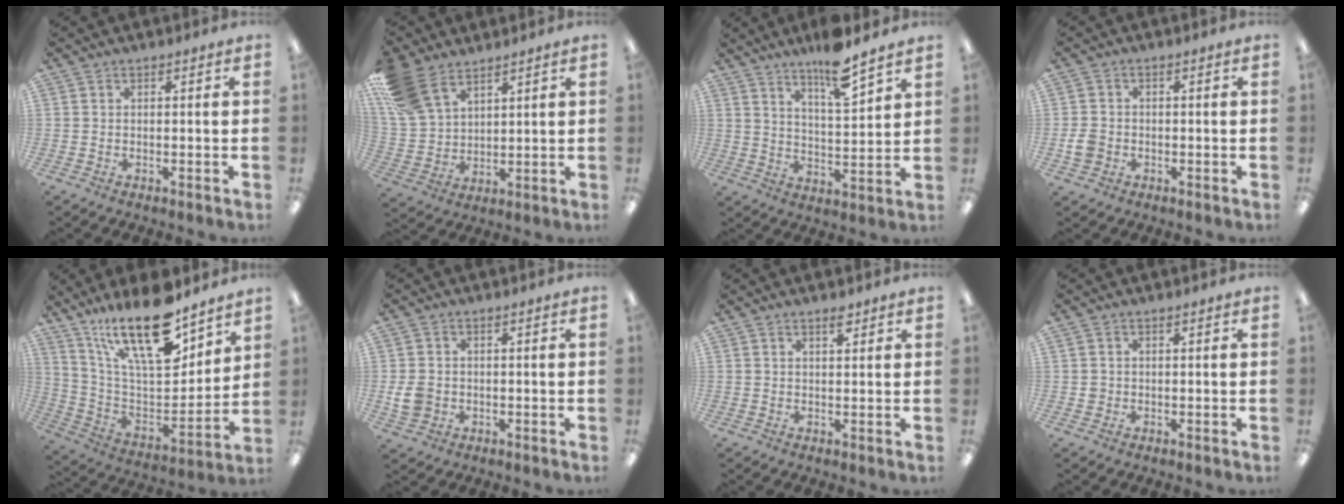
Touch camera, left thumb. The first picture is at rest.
{"total": 14.2, "force": [9.3, 8.0, 7.1], "torque": [-0.175, -0.023, 0.182]}
{"total": 10.0, "force": [8.1, 1.5, 5.6], "torque": [-0.084, -0.058, 0.136]}
{"total": 3.7, "force": [-0.9, 3.1, 1.8], "torque": [-0.035, 0.005, -0.015]}
{"total": 23.2, "force": [15.5, 8.3, 15.1], "torque": [-0.272, -0.103, 0.264]}
{"total": 5.2, "force": [-0.5, 4.4, 2.6], "torque": [-0.052, 0.003, -0.007]}
{"total": 2.3, "force": [1.8, 0.6, 1.3], "torque": [-0.013, -0.008, 0.028]}
{"total": 1.3, "force": [0.1, 1.2, 0.3], "torque": [-0.008, 0.003, 0.000]}